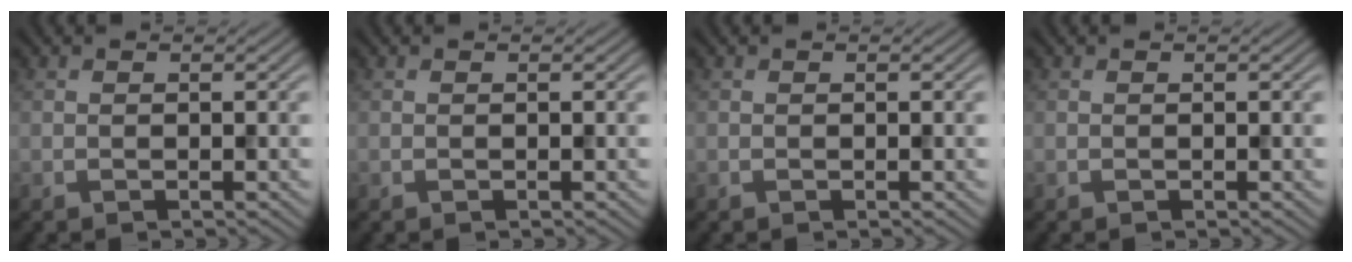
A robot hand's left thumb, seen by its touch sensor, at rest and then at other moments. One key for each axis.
{"total": 0.0}
{"total": 0.0}
{"total": 0.0}